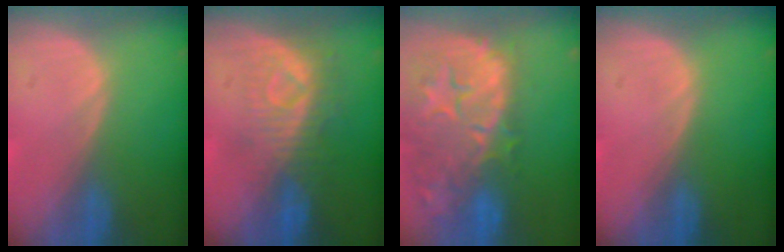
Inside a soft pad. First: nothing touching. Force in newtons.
{"total": 8.3, "press": 7.5, "slide": 3.6}
{"total": 14.9, "press": 11.8, "slide": 9.0}
{"total": 0.0}